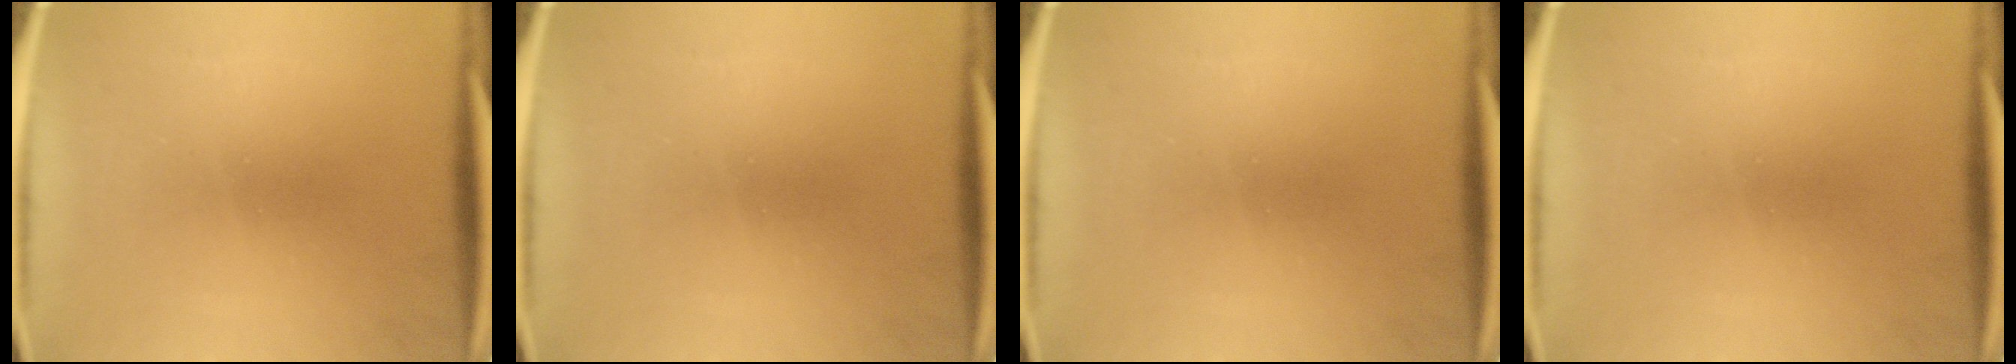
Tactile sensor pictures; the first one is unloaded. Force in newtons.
{"total": 0.0}
{"total": 0.0}
{"total": 0.0}